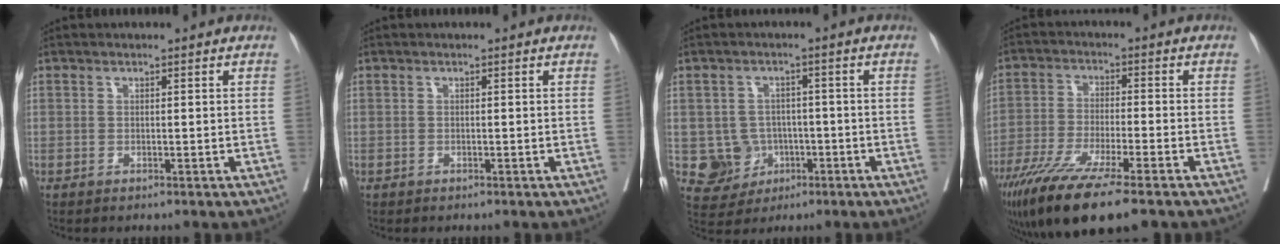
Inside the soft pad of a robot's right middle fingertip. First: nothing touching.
{"total": 0.0}
{"total": 5.9, "force": [-1.2, 5.7, 1.1], "torque": [-0.013, 0.009, -0.010]}
{"total": 14.3, "force": [-10.0, 1.4, 10.0], "torque": [-0.191, -0.045, -0.168]}